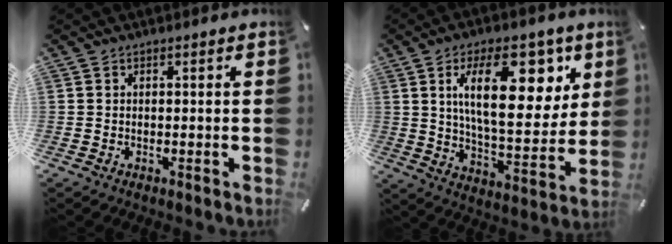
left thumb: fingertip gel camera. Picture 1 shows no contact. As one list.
[{"total": 21.7, "force": [8.4, 10.1, 17.3], "torque": [-0.259, -0.014, 0.132]}]